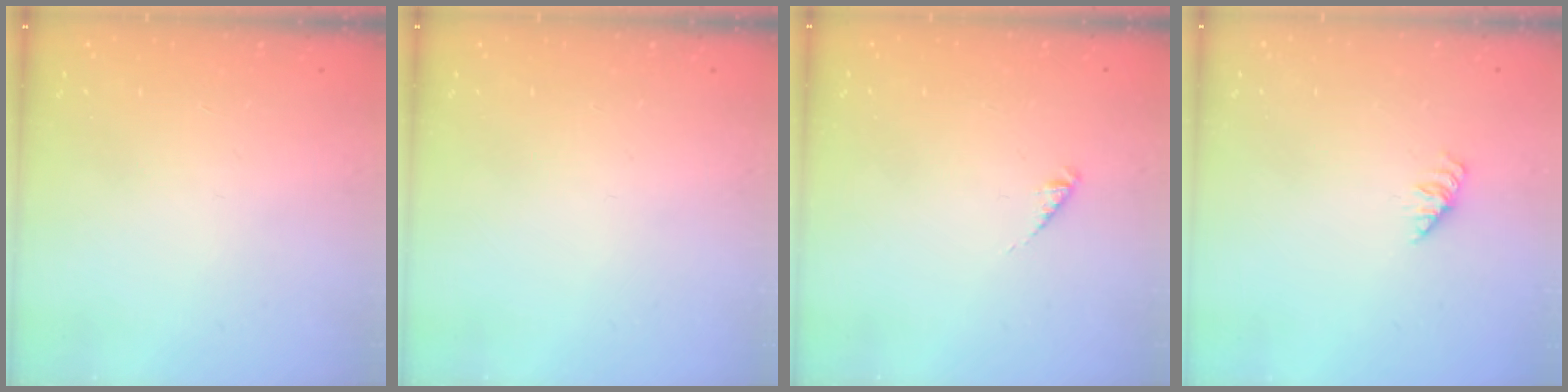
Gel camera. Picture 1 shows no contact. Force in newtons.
{"total": 0.0}
{"total": 2.3, "press": 2.3, "slide": 0.4}
{"total": 1.4, "press": 1.4, "slide": 0.3}